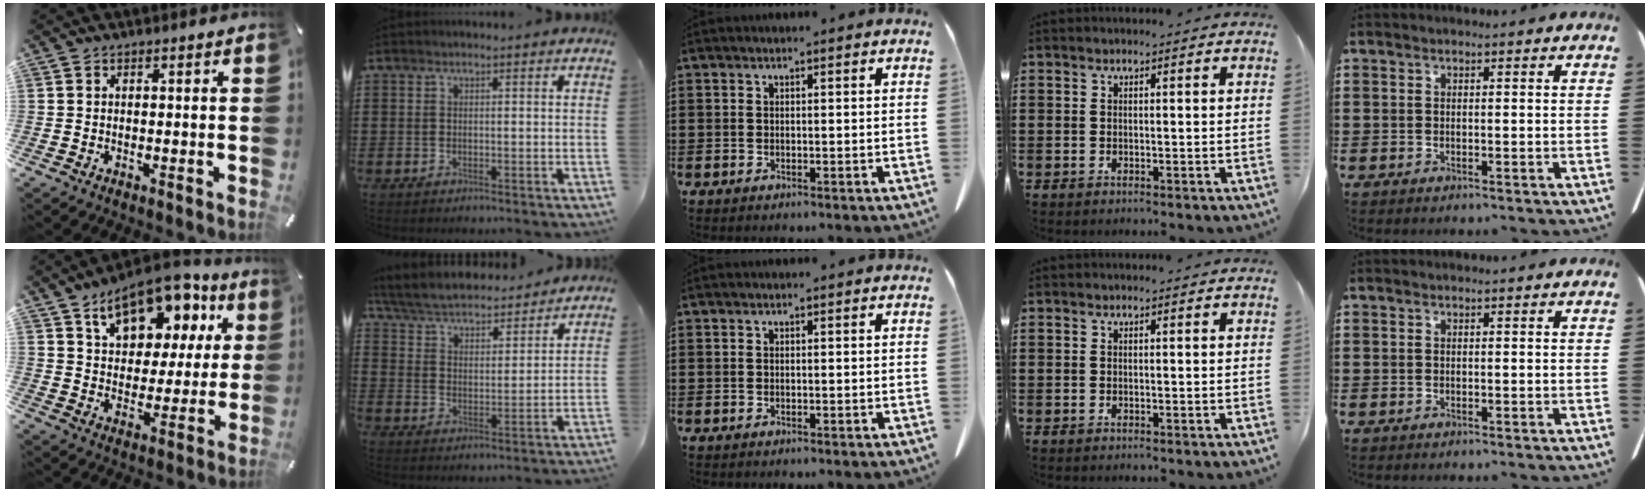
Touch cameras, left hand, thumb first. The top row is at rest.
{"thumb": {"total": 16.0, "force": [9.9, 9.6, 8.1], "torque": [-0.129, -0.051, 0.176]}, "index": {"total": 4.8, "force": [4.7, 0.6, 1.1], "torque": [-0.046, -0.028, 0.077]}}